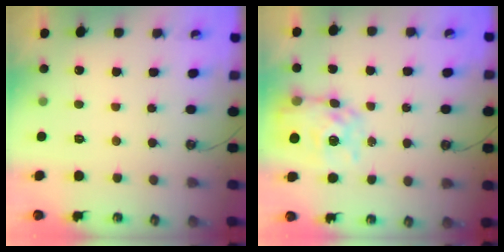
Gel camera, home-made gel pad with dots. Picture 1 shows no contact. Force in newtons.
{"total": 9.6, "press": 9.6, "slide": 0.9}